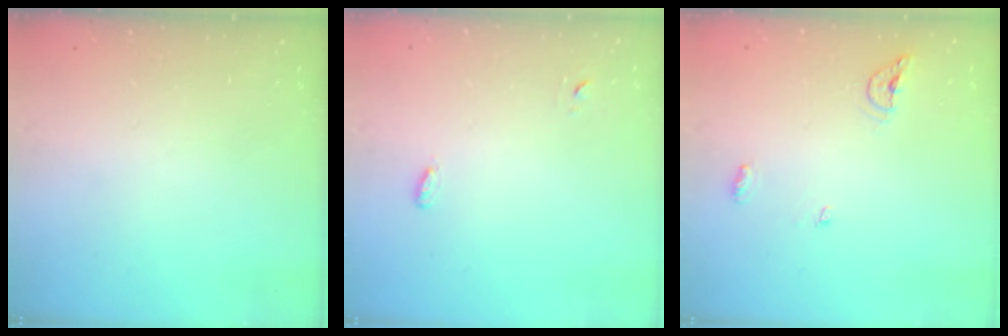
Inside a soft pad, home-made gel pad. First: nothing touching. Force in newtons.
{"total": 2.8, "press": 2.7, "slide": 0.6}
{"total": 5.9, "press": 5.8, "slide": 1.0}